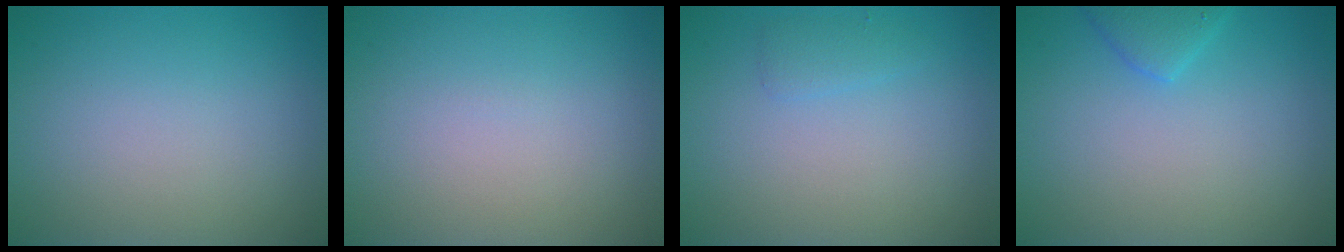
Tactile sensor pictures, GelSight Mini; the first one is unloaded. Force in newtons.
{"total": 0.0}
{"total": 1.0, "press": 1.0, "slide": 0.1}
{"total": 1.9, "press": 1.9, "slide": 0.1}